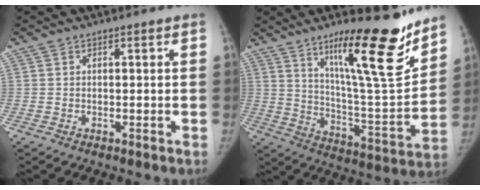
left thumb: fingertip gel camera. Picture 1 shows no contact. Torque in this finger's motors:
{"motor_torque": [0.90, -0.43, 1.68, -1.09, 0.43]}